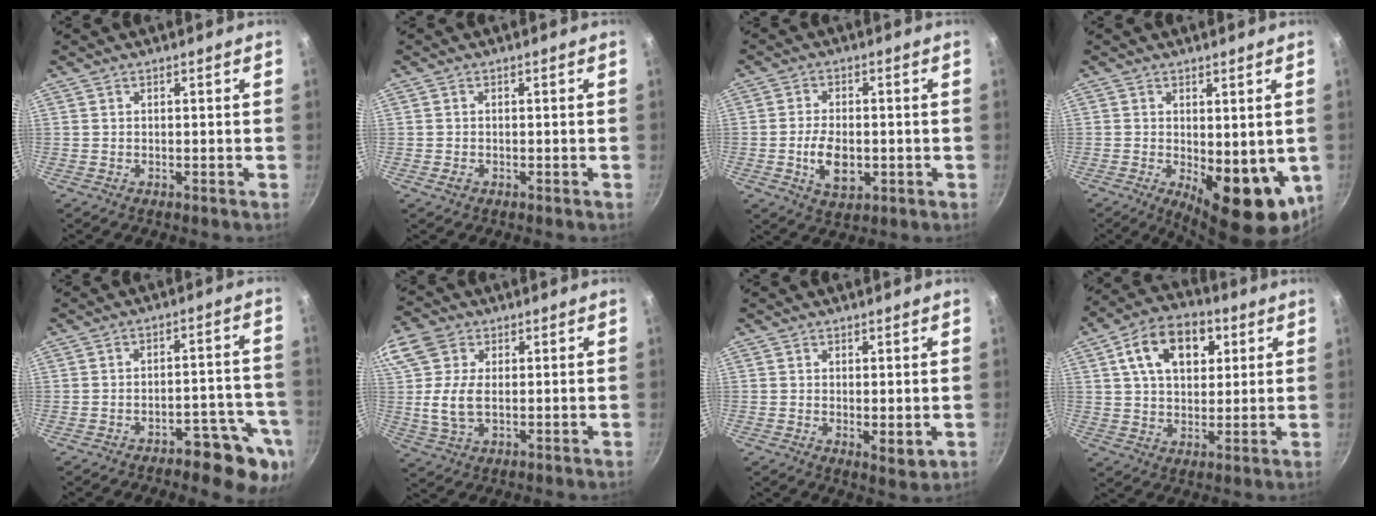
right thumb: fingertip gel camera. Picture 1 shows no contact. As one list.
[{"total": 1.2, "force": [-0.5, 0.9, 0.6], "torque": [-0.009, -0.001, -0.010]}, {"total": 7.9, "force": [-1.5, 4.7, 6.1], "torque": [-0.100, 0.005, -0.022]}, {"total": 13.1, "force": [-1.5, 6.0, 11.5], "torque": [-0.124, -0.018, -0.006]}, {"total": 11.0, "force": [-5.9, 4.6, 8.0], "torque": [-0.052, 0.047, -0.072]}, {"total": 11.4, "force": [1.7, 7.5, 8.4], "torque": [-0.172, -0.001, 0.022]}, {"total": 3.5, "force": [0.3, 1.6, 3.1], "torque": [-0.047, -0.015, 0.005]}, {"total": 14.3, "force": [5.1, 9.4, 9.6], "torque": [-0.129, 0.002, 0.074]}]